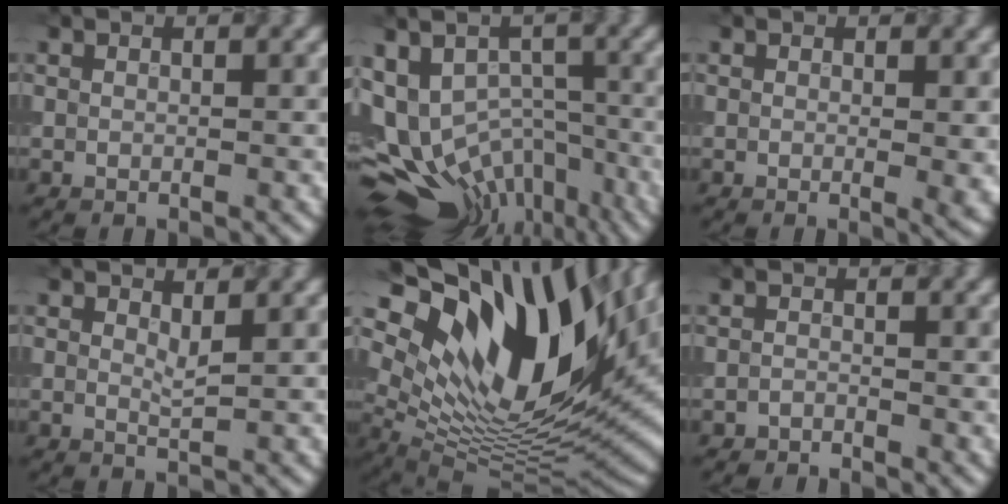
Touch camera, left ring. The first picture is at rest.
{"total": 15.7, "force": [-7.9, 11.2, 7.7], "torque": [-0.139, -0.033, -0.087]}
{"total": 2.1, "force": [0.1, 0.5, 2.1], "torque": [-0.025, -0.009, 0.003]}
{"total": 1.1, "force": [0.5, 0.2, 0.9], "torque": [-0.019, -0.002, 0.009]}
{"total": 18.3, "force": [9.0, 8.1, 13.8], "torque": [-0.259, 0.021, 0.152]}
{"total": 1.1, "force": [-1.1, 0.2, 0.0], "torque": [0.004, 0.000, -0.024]}